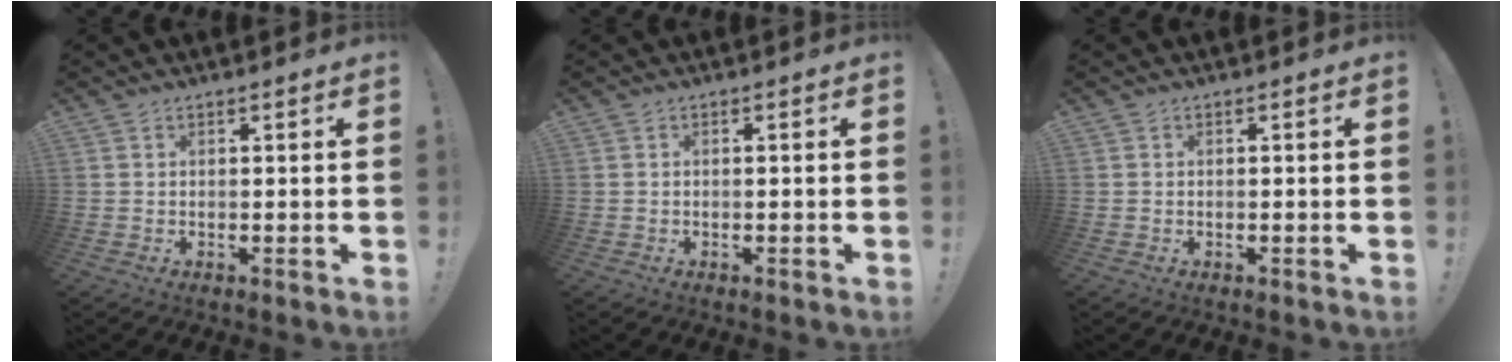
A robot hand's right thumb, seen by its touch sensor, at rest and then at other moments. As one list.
[{"total": 0.0}, {"total": 0.0}]